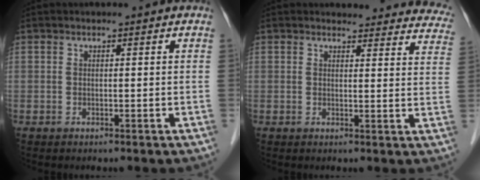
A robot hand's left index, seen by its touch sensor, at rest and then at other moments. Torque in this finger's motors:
{"motor_torque": [0.73, -0.96, 0.16, 0.00]}